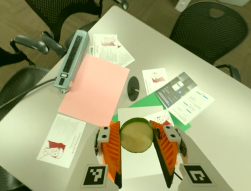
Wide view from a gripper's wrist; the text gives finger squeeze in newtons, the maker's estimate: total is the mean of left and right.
{"total": 11.6, "left": 11.7, "right": 11.5}